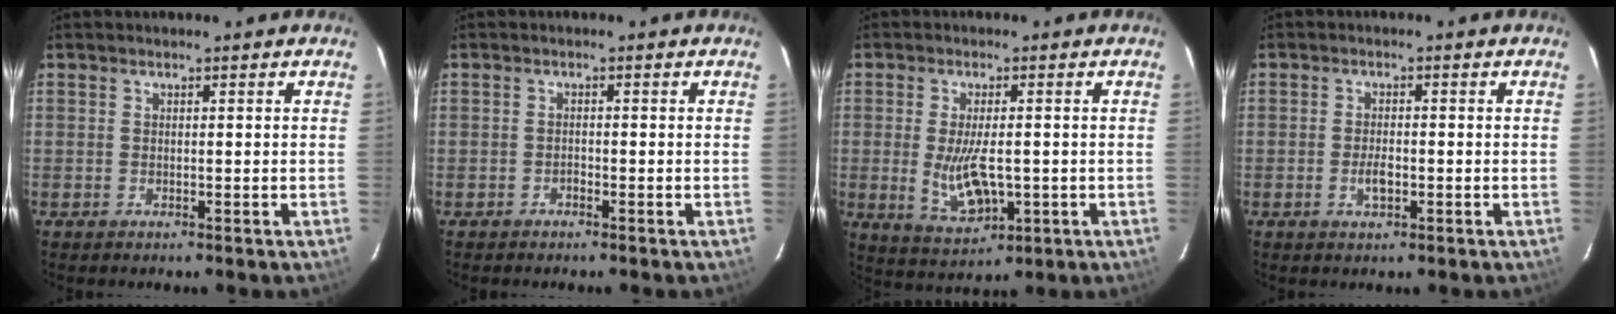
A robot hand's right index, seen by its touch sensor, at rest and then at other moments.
{"total": 0.9, "force": [-0.8, 0.3, 0.1], "torque": [-0.001, 0.003, -0.016]}
{"total": 8.6, "force": [-1.3, 3.5, 7.8], "torque": [-0.151, -0.016, -0.012]}
{"total": 2.8, "force": [-1.0, 1.3, 2.3], "torque": [-0.042, -0.001, -0.017]}